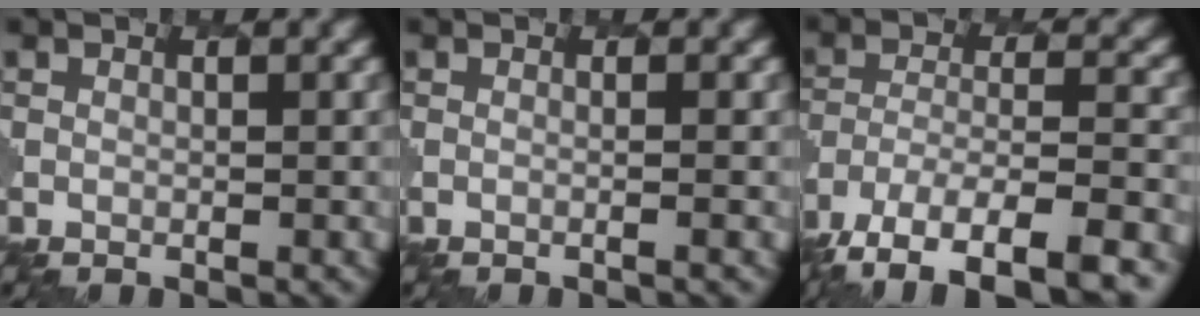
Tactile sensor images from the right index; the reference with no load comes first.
{"total": 0.9, "force": [0.0, 0.3, 0.8], "torque": [-0.005, -0.003, -0.014]}
{"total": 10.7, "force": [-7.8, 3.3, 6.5], "torque": [-0.120, -0.018, -0.131]}